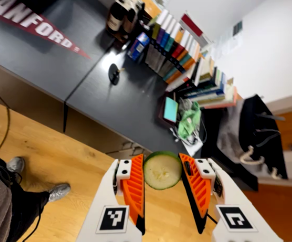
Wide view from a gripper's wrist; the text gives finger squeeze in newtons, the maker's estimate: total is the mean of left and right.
{"total": 10.2, "left": 10.6, "right": 9.7}